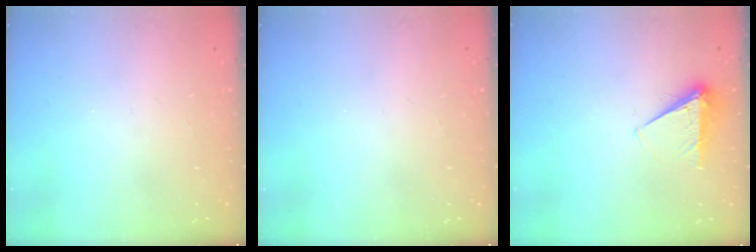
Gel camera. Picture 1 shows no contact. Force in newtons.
{"total": 0.0}
{"total": 5.3, "press": 5.3, "slide": 0.6}